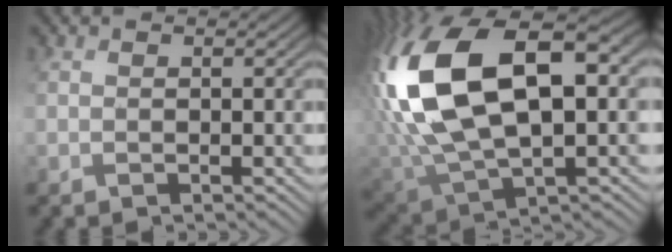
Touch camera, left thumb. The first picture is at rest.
{"total": 18.8, "force": [4.4, 10.2, 15.2], "torque": [-0.362, 0.008, 0.094]}